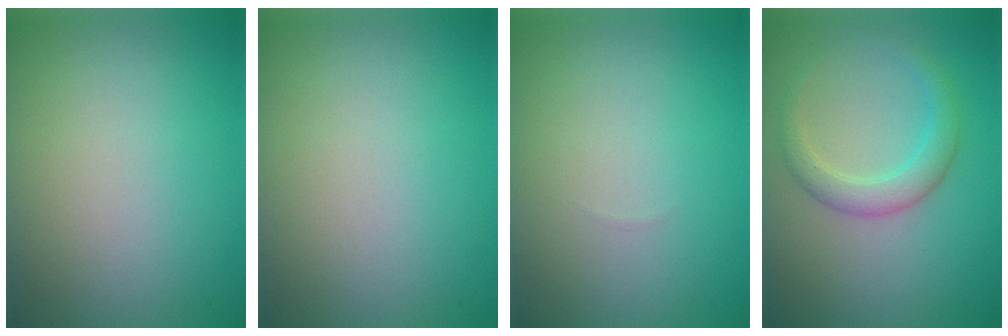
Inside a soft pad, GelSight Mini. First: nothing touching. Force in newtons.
{"total": 0.0}
{"total": 0.0}
{"total": 2.8, "press": 2.8, "slide": 0.1}